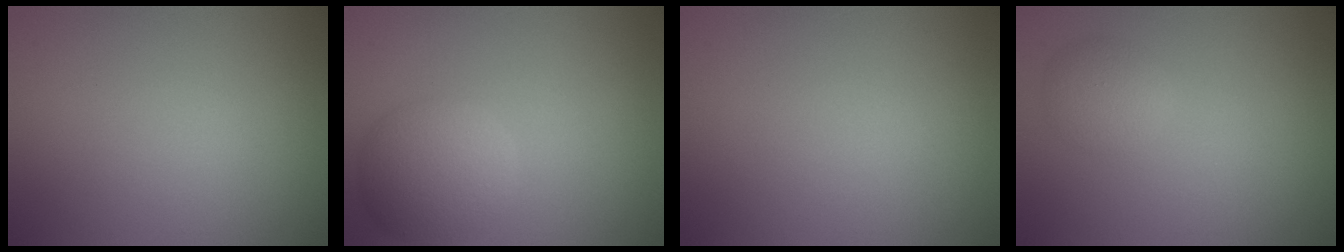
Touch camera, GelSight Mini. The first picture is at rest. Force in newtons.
{"total": 5.4, "press": 5.4, "slide": 0.5}
{"total": 0.0}
{"total": 2.2, "press": 2.2, "slide": 0.1}